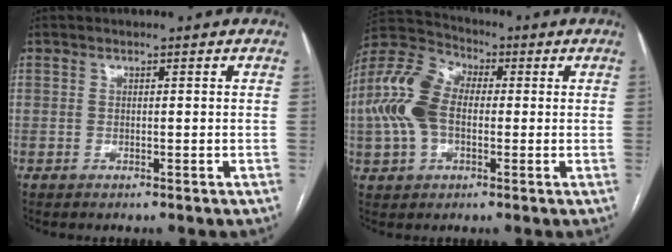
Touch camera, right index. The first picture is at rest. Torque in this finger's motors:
{"motor_torque": [1.93, -0.21, 0.96, 0.21]}